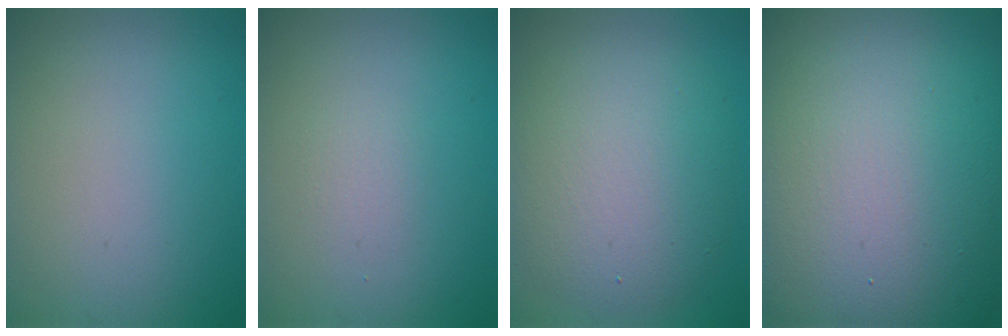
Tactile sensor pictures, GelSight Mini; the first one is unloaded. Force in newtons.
{"total": 0.9, "press": 0.9, "slide": 0.0}
{"total": 7.3, "press": 7.3, "slide": 0.6}
{"total": 25.5, "press": 25.5, "slide": 1.0}